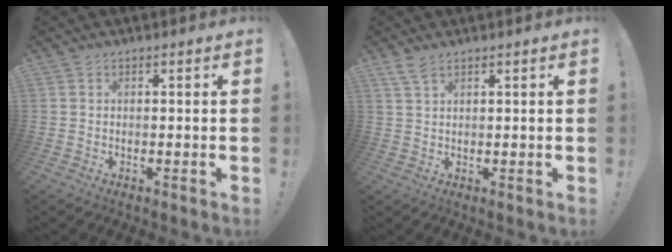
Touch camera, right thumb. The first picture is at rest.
{"total": 3.5, "force": [2.4, 1.1, 2.3], "torque": [-0.055, 0.000, 0.047]}